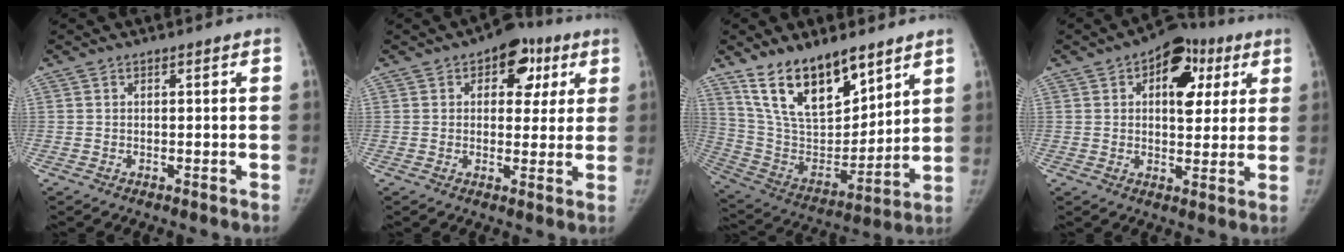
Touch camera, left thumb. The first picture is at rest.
{"total": 9.5, "force": [3.9, 6.2, 6.0], "torque": [-0.024, -0.005, 0.045]}
{"total": 19.4, "force": [13.0, 8.8, 11.3], "torque": [-0.148, -0.071, 0.251]}
{"total": 12.8, "force": [4.9, 7.8, 8.9], "torque": [-0.072, 0.003, 0.067]}